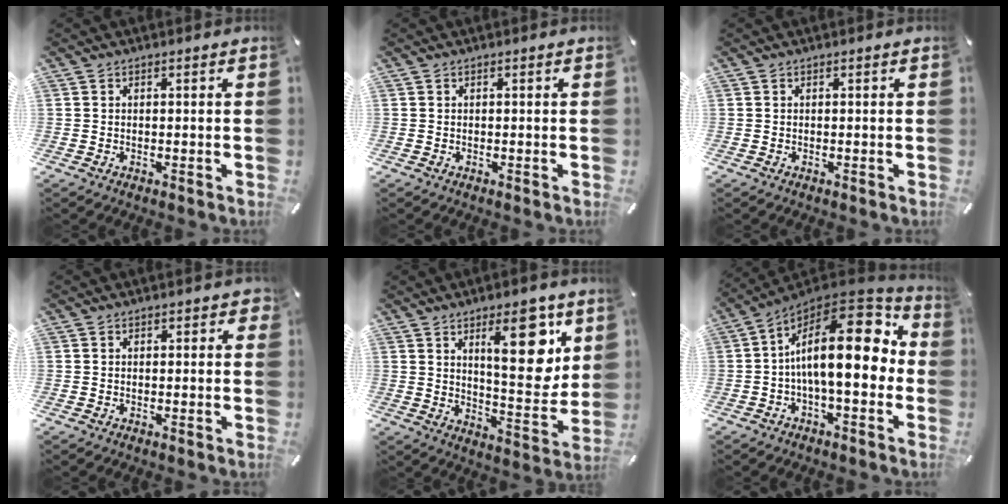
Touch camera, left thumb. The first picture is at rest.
{"total": 0.0}
{"total": 0.0}
{"total": 1.1, "force": [0.1, 0.7, 0.8], "torque": [0.000, -0.001, -0.003]}
{"total": 16.9, "force": [7.6, 6.8, 13.5], "torque": [-0.160, -0.044, 0.112]}
{"total": 21.4, "force": [2.3, 9.2, 19.2], "torque": [-0.316, -0.030, 0.037]}